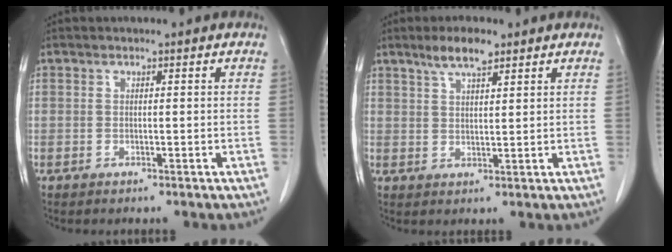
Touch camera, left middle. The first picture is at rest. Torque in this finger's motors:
{"motor_torque": [0.43, -0.36, 0.01, 0.03]}